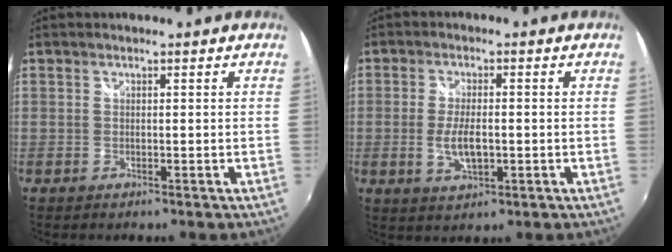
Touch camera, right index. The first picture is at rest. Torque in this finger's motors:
{"motor_torque": [0.14, -0.05, 0.22, 0.05]}